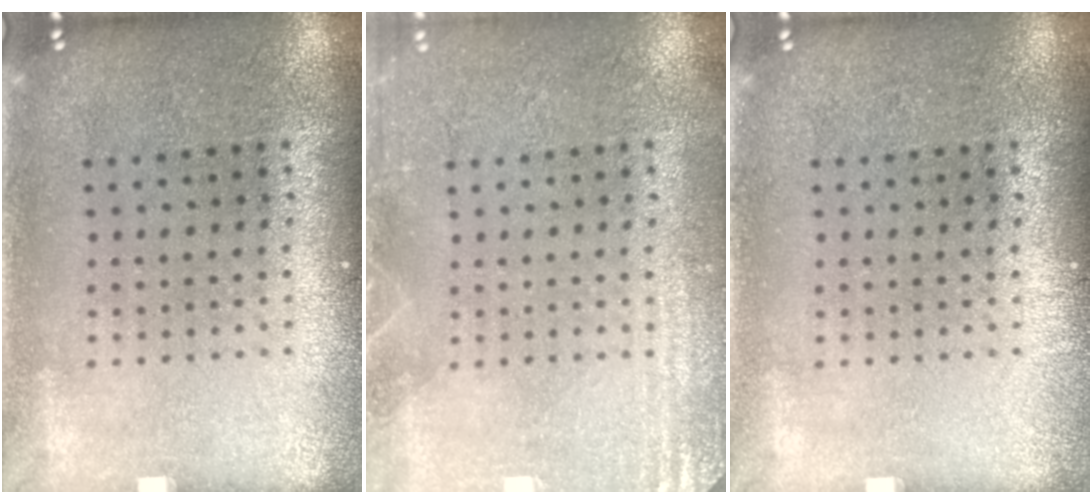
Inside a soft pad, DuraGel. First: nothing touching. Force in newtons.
{"total": 2.7, "press": 2.7, "slide": 0.3}
{"total": 0.0}